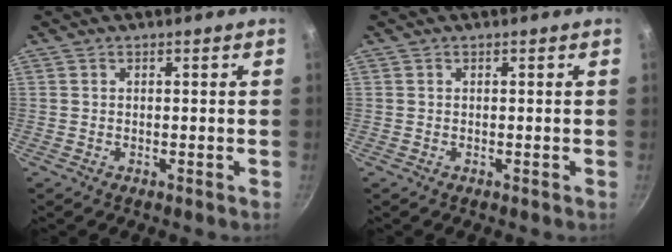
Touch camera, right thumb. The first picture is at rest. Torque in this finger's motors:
{"motor_torque": [0.00, 0.00, -0.07, 0.07, 0.00]}